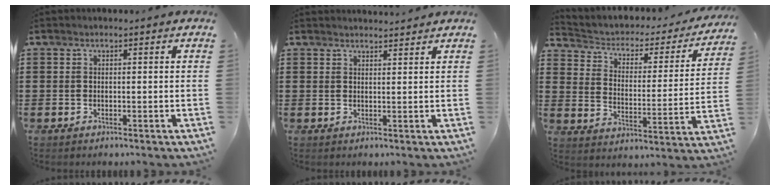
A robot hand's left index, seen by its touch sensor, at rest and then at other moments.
{"total": 1.8, "force": [1.8, 0.0, 0.1], "torque": [-0.006, 0.000, 0.036]}
{"total": 2.4, "force": [1.1, 1.9, 1.0], "torque": [-0.033, -0.013, 0.008]}